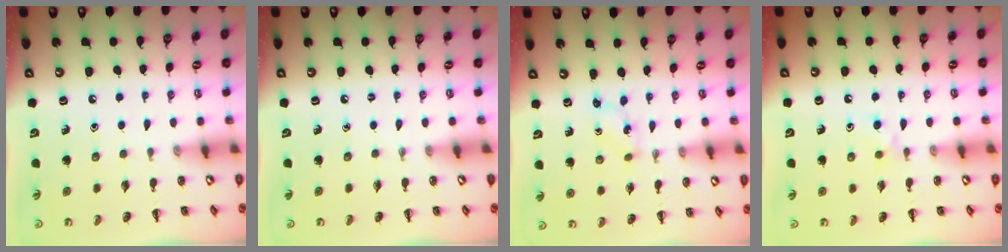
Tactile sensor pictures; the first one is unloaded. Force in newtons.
{"total": 0.0}
{"total": 0.0}
{"total": 2.8, "press": 2.6, "slide": 1.2}